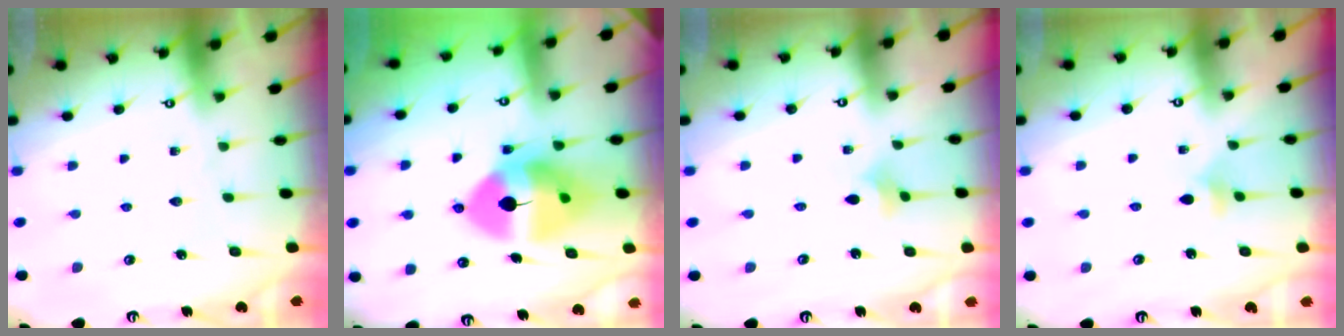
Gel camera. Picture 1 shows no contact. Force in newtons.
{"total": 12.1, "press": 11.9, "slide": 2.0}
{"total": 2.5, "press": 2.5, "slide": 0.5}
{"total": 4.7, "press": 4.6, "slide": 0.7}